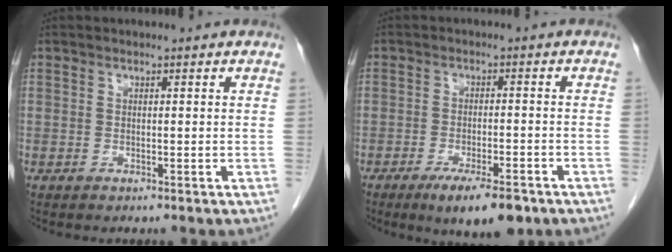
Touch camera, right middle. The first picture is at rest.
{"total": 8.3, "force": [-5.5, 1.9, 5.9], "torque": [-0.087, -0.011, -0.081]}